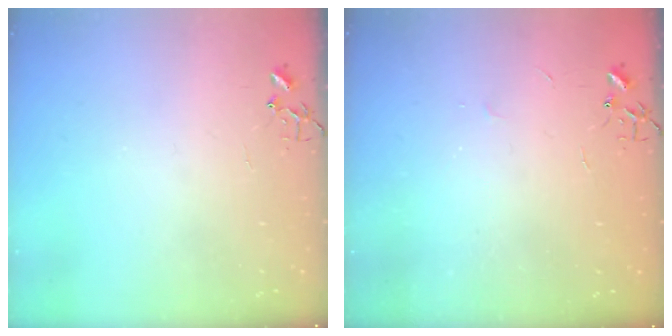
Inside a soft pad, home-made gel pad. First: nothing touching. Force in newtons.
{"total": 2.1, "press": 2.1, "slide": 0.4}